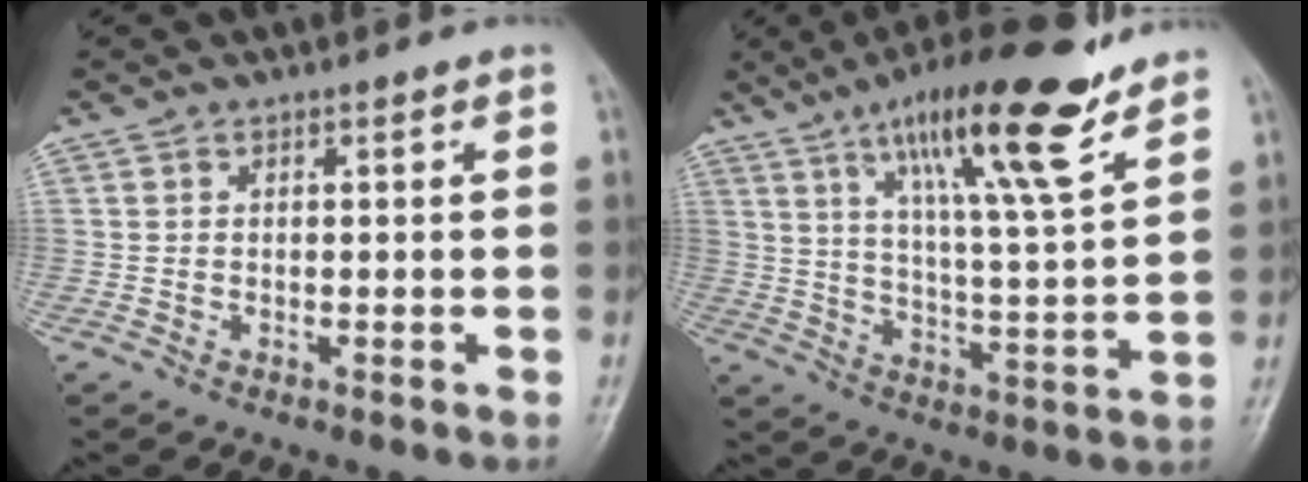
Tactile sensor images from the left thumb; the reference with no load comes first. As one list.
[{"total": 17.6, "force": [11.2, 2.8, 13.3], "torque": [-0.201, -0.053, 0.184]}]